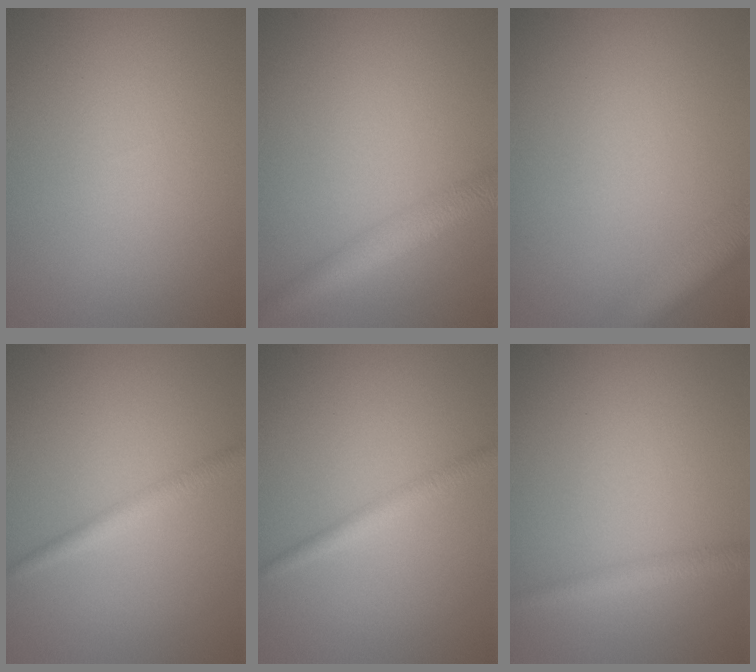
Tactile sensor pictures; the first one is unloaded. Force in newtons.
{"total": 4.0, "press": 4.0, "slide": 0.1}
{"total": 4.3, "press": 4.3, "slide": 0.3}
{"total": 1.9, "press": 1.9, "slide": 0.0}
{"total": 1.9, "press": 1.9, "slide": 0.0}
{"total": 1.7, "press": 1.7, "slide": 0.1}